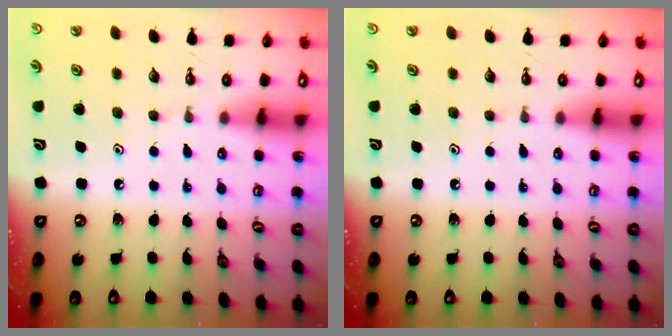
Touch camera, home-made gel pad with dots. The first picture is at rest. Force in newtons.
{"total": 0.0}